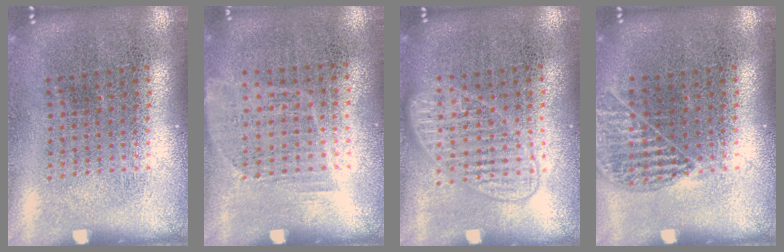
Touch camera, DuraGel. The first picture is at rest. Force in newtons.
{"total": 1.1, "press": 0.8, "slide": 0.7}
{"total": 1.5, "press": 1.4, "slide": 0.2}
{"total": 1.0, "press": 1.0, "slide": 0.3}